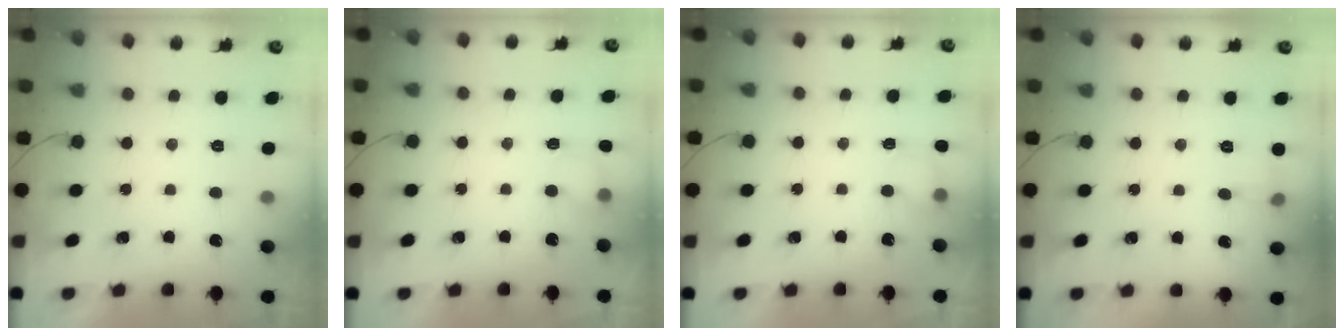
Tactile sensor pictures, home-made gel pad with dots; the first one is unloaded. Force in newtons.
{"total": 3.5, "press": 3.3, "slide": 1.0}
{"total": 3.5, "press": 3.3, "slide": 1.0}
{"total": 4.7, "press": 4.5, "slide": 1.3}